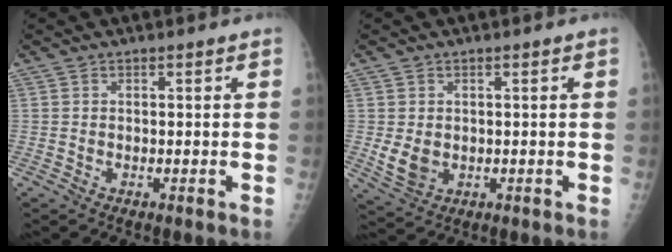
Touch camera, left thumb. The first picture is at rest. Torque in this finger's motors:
{"motor_torque": [0.25, 0.26, 0.55, -0.14, 0.05]}